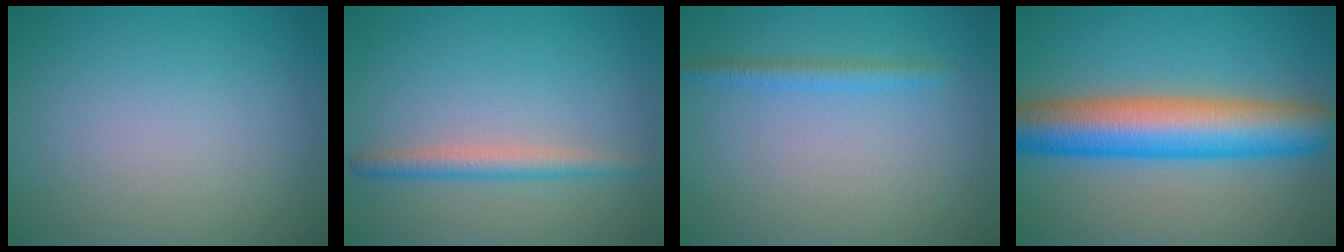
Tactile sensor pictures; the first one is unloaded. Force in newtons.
{"total": 2.3, "press": 2.3, "slide": 0.1}
{"total": 1.5, "press": 1.5, "slide": 0.2}
{"total": 9.9, "press": 9.9, "slide": 0.1}